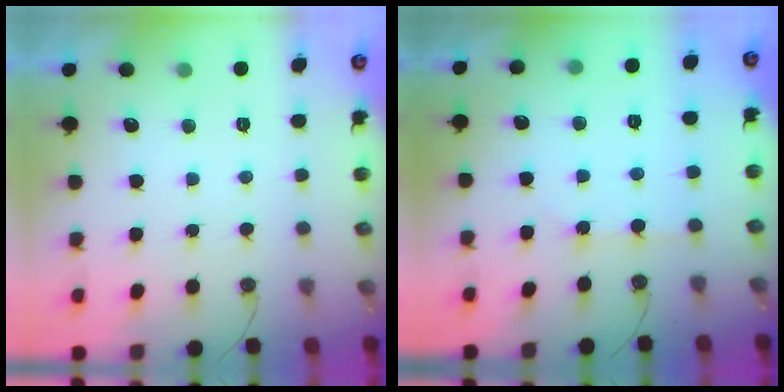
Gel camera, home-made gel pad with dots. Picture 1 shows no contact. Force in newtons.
{"total": 2.2, "press": 2.2, "slide": 0.4}